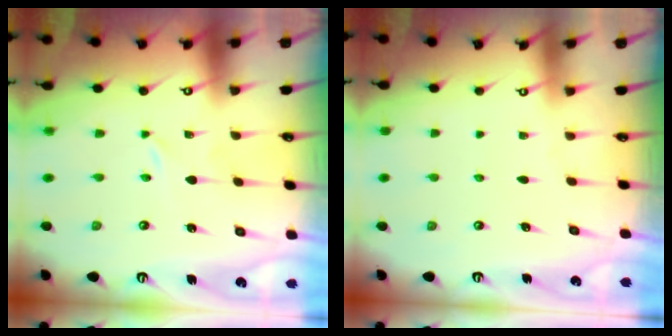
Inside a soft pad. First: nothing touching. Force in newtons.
{"total": 0.0}